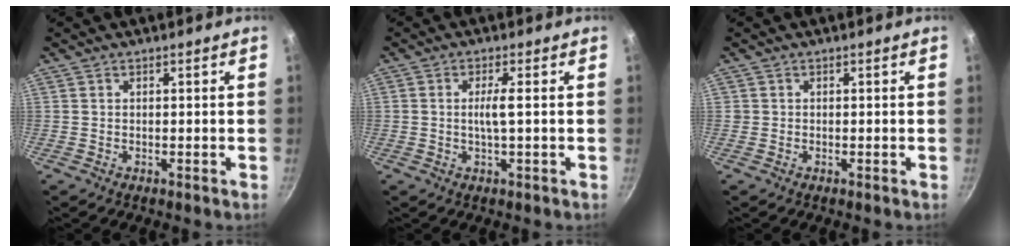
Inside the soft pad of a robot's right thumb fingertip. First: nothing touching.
{"total": 3.3, "force": [0.0, 0.2, 3.2], "torque": [-0.069, 0.004, 0.000]}
{"total": 0.6, "force": [0.0, 0.6, 0.0], "torque": [0.004, 0.002, -0.001]}